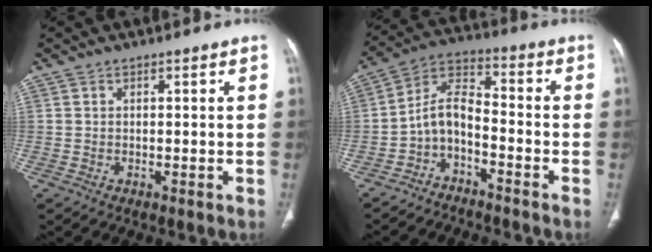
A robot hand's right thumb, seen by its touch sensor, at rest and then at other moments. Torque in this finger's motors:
{"motor_torque": [0.03, 0.01, 0.48, -0.53, 0.00]}